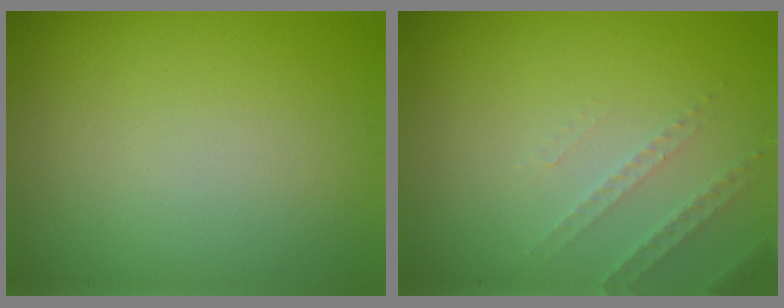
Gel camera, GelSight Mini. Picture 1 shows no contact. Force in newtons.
{"total": 1.9, "press": 1.8, "slide": 0.6}